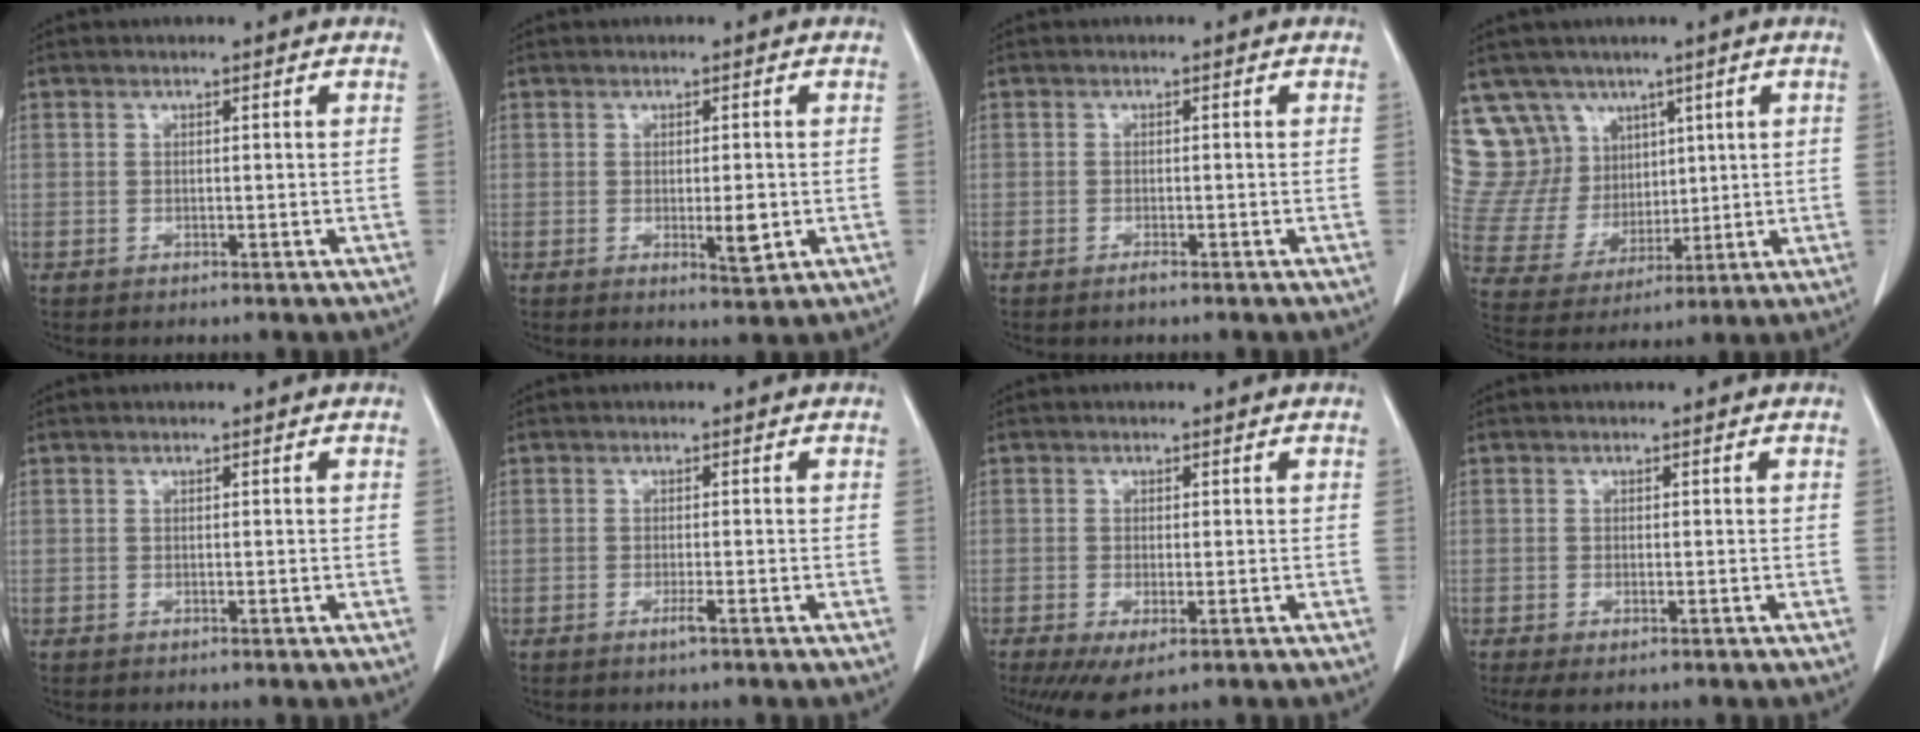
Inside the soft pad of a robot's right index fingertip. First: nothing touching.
{"total": 3.2, "force": [-0.4, 0.8, 3.0], "torque": [-0.046, -0.004, 0.000]}
{"total": 0.8, "force": [-0.6, 0.0, 0.4], "torque": [-0.010, 0.000, -0.010]}
{"total": 14.4, "force": [9.0, 10.9, 2.6], "torque": [-0.075, 0.055, 0.199]}
{"total": 0.0}
{"total": 0.8, "force": [-0.5, -0.2, 0.7], "torque": [-0.013, -0.001, -0.008]}
{"total": 4.8, "force": [-2.4, 1.5, 3.9], "torque": [-0.060, -0.013, -0.031]}
{"total": 2.3, "force": [-1.2, 0.7, 1.8], "torque": [-0.030, -0.005, -0.015]}